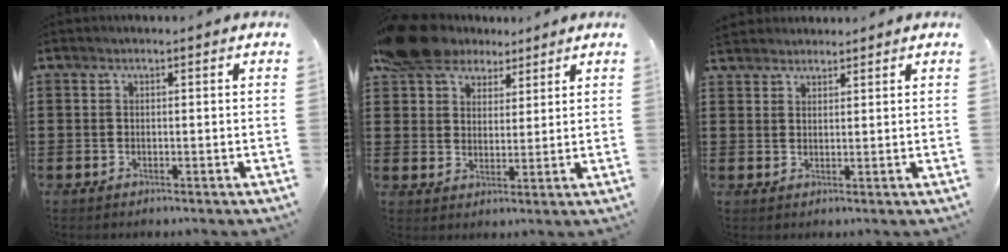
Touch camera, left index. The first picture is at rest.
{"total": 8.9, "force": [7.0, 4.5, 3.2], "torque": [-0.087, 0.000, 0.135]}
{"total": 2.3, "force": [2.2, 0.8, -0.2], "torque": [-0.002, 0.001, 0.043]}